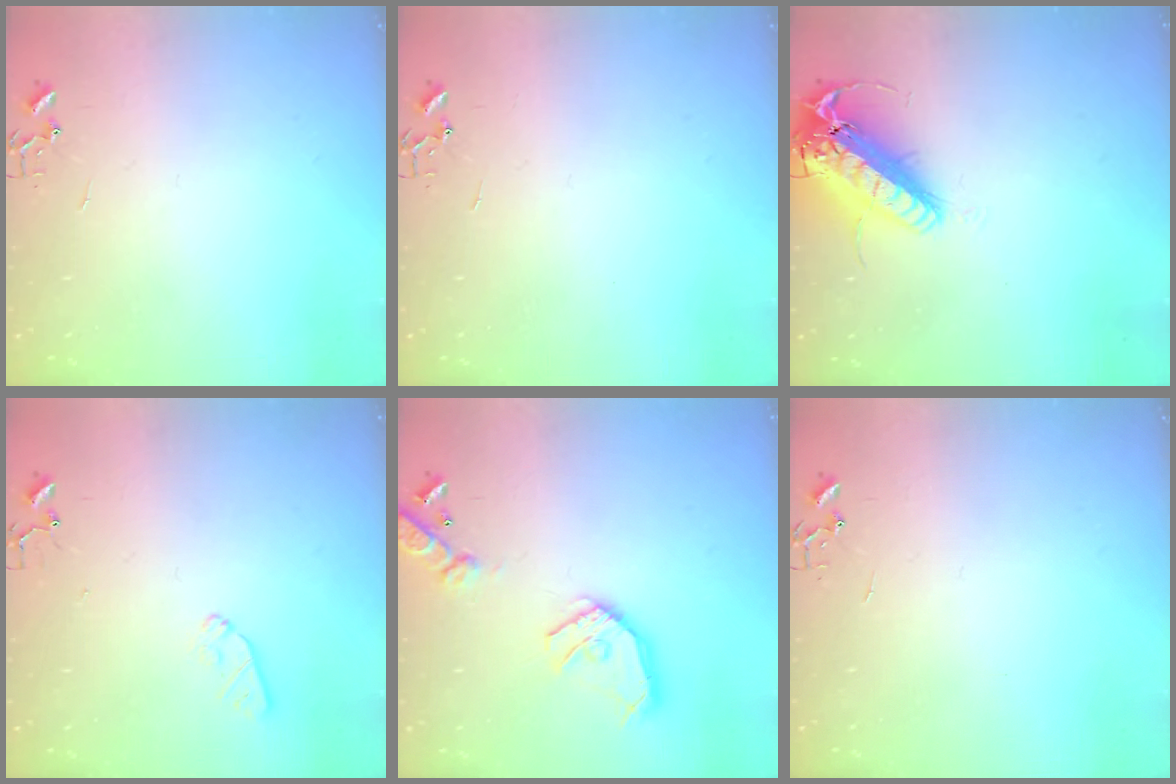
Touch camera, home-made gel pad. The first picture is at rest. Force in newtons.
{"total": 0.0}
{"total": 21.1, "press": 20.8, "slide": 3.7}
{"total": 5.9, "press": 5.8, "slide": 0.8}
{"total": 16.6, "press": 16.4, "slide": 2.5}
{"total": 0.0}